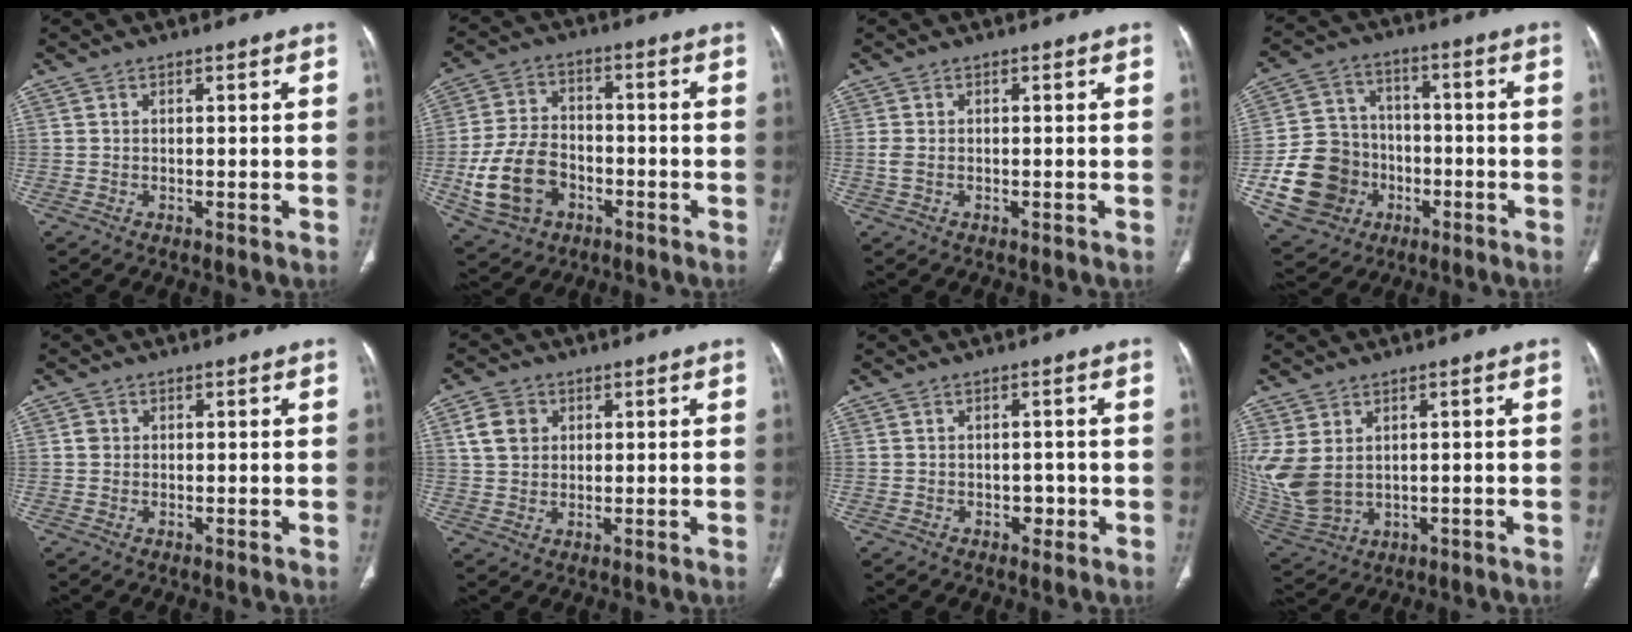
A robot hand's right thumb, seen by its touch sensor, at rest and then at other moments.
{"total": 13.0, "force": [-4.2, 9.4, 7.9], "torque": [-0.147, 0.020, -0.071]}
{"total": 1.4, "force": [-0.3, 0.8, 1.2], "torque": [-0.039, 0.002, -0.006]}
{"total": 15.6, "force": [-4.7, 13.7, 6.0], "torque": [-0.096, 0.039, -0.071]}
{"total": 1.3, "force": [0.2, 1.2, 0.4], "torque": [-0.002, 0.003, 0.003]}
{"total": 5.4, "force": [1.7, 4.4, 2.6], "torque": [-0.032, 0.002, 0.030]}
{"total": 2.0, "force": [-0.7, 1.5, 1.0], "torque": [0.000, 0.005, -0.009]}
{"total": 12.2, "force": [1.6, 8.6, 8.5], "torque": [-0.208, -0.010, 0.061]}